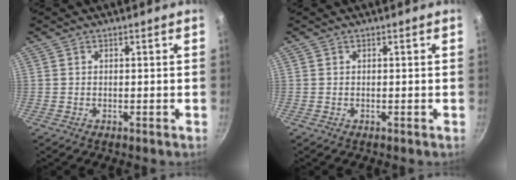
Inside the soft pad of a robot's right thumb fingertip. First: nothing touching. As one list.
[{"total": 0.0}]